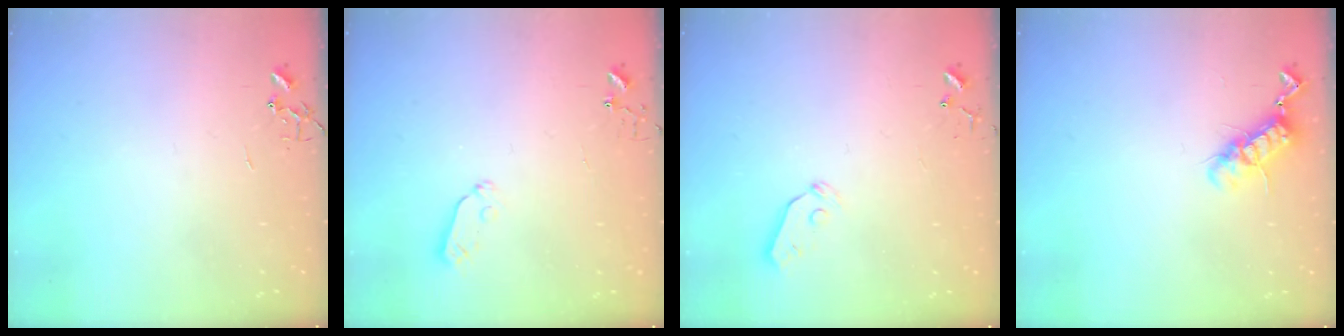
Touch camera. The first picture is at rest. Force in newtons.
{"total": 3.8, "press": 3.8, "slide": 0.6}
{"total": 3.8, "press": 3.8, "slide": 0.3}
{"total": 11.3, "press": 11.2, "slide": 1.2}